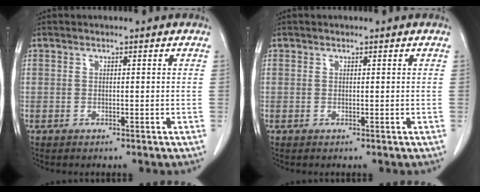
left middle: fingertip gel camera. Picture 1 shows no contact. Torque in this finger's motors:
{"motor_torque": [-0.32, 0.05, -0.05, -0.01]}